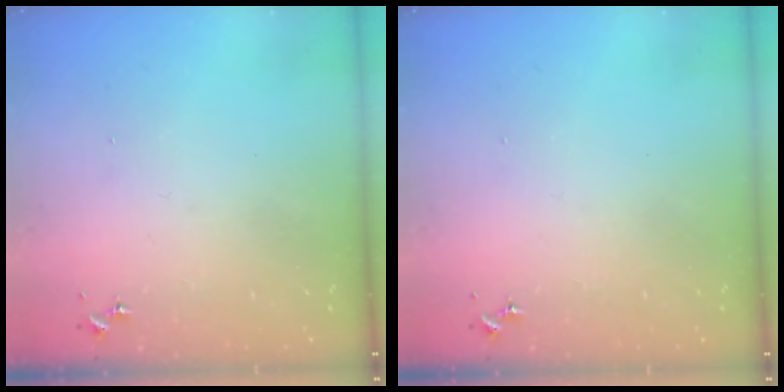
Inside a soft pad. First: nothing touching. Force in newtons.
{"total": 0.0}